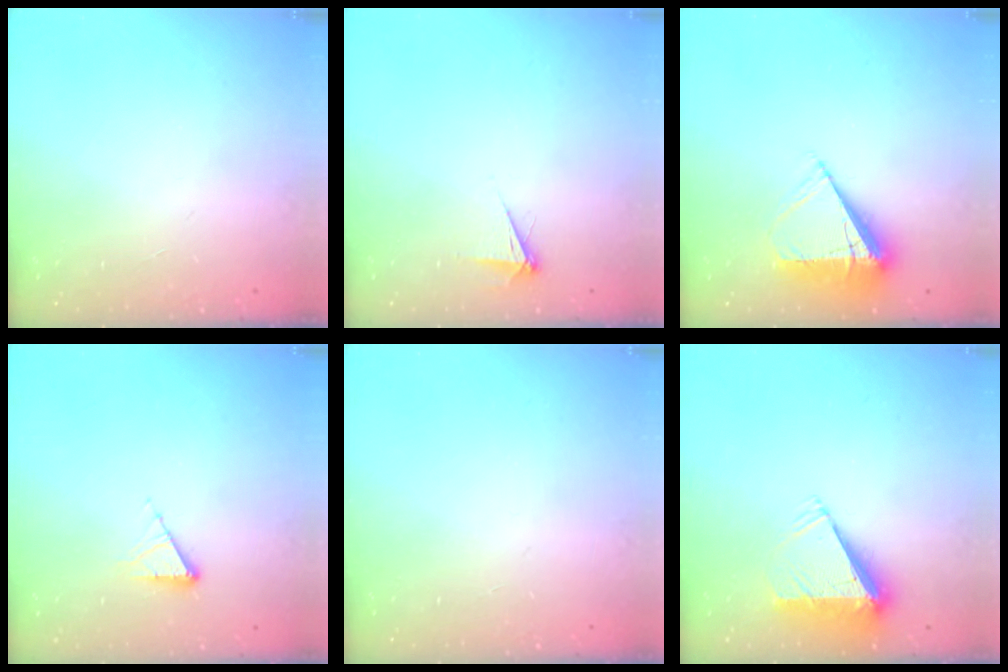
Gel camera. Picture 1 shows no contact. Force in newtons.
{"total": 4.1, "press": 4.1, "slide": 0.5}
{"total": 8.5, "press": 8.4, "slide": 1.5}
{"total": 5.2, "press": 5.2, "slide": 0.8}
{"total": 0.0}
{"total": 7.0, "press": 6.9, "slide": 1.1}